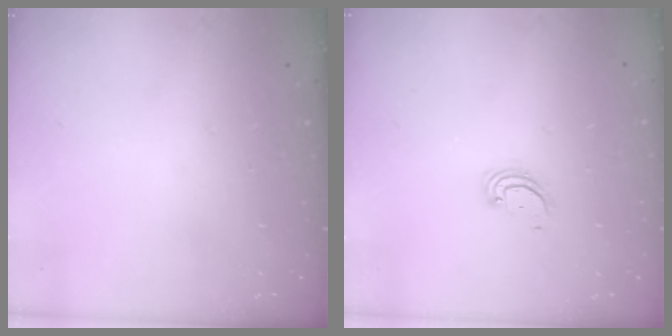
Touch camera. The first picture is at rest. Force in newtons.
{"total": 2.6, "press": 2.6, "slide": 0.1}